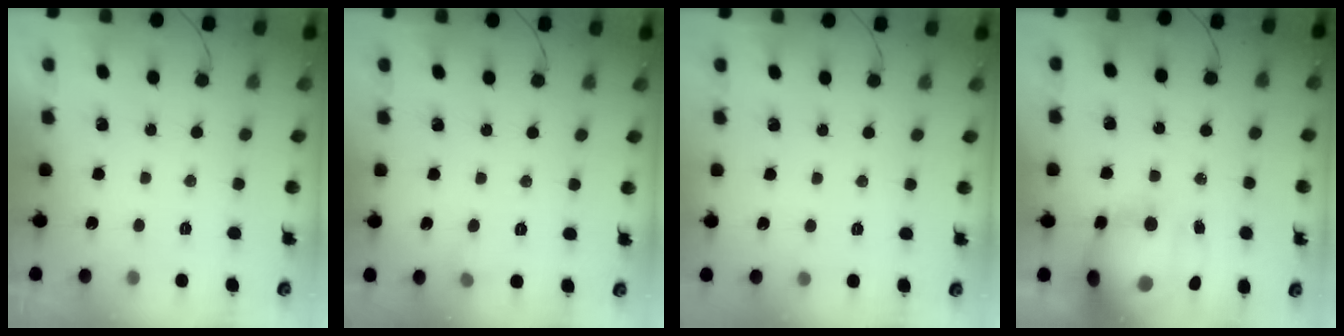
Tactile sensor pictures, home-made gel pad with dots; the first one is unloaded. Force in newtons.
{"total": 5.7, "press": 4.1, "slide": 3.9}
{"total": 4.4, "press": 2.2, "slide": 3.8}
{"total": 19.5, "press": 19.0, "slide": 4.5}